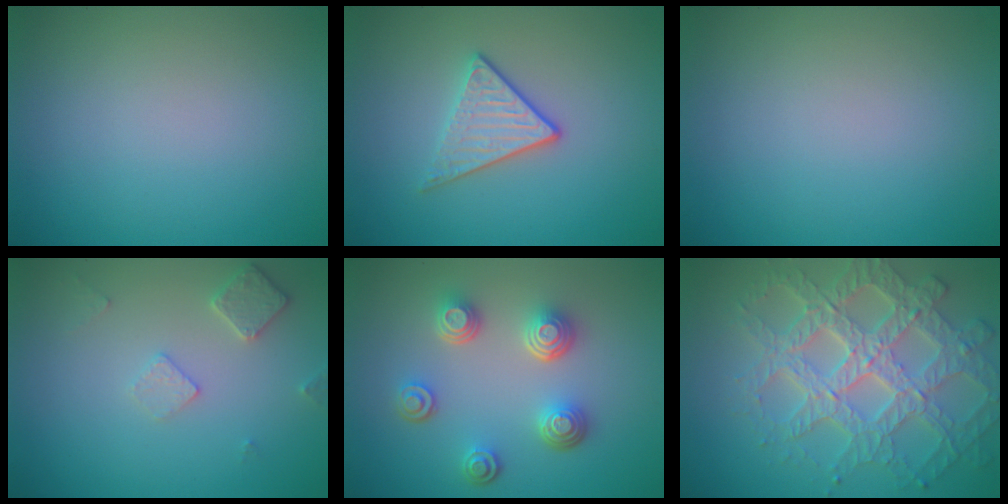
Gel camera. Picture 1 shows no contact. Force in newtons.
{"total": 2.9, "press": 2.6, "slide": 1.4}
{"total": 0.0}
{"total": 2.1, "press": 2.1, "slide": 0.3}
{"total": 4.5, "press": 3.4, "slide": 2.9}
{"total": 6.4, "press": 5.8, "slide": 2.8}